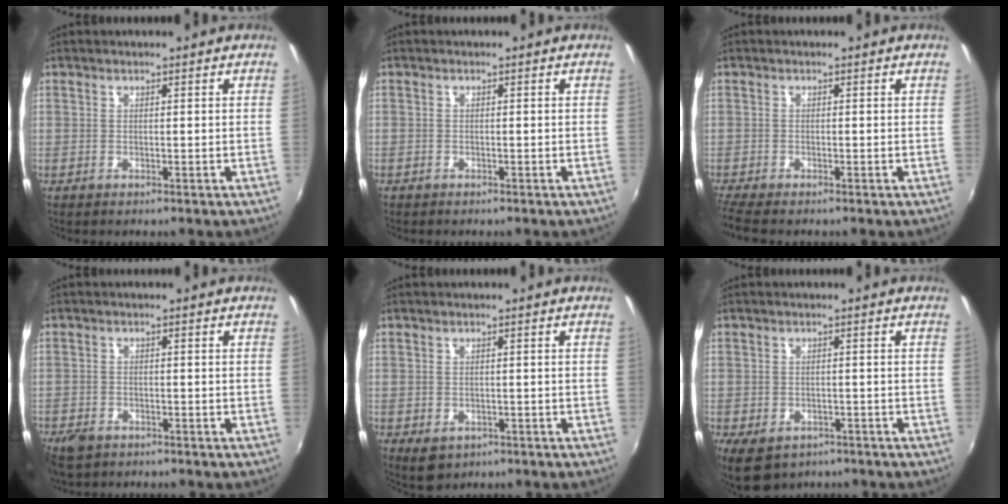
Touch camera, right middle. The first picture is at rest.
{"total": 1.0, "force": [-0.8, 0.6, -0.1], "torque": [-0.003, 0.002, -0.014]}
{"total": 3.7, "force": [-3.1, 0.4, 1.9], "torque": [-0.050, -0.021, -0.061]}
{"total": 4.6, "force": [-3.4, 2.4, 1.9], "torque": [-0.056, -0.011, -0.061]}
{"total": 3.7, "force": [-1.6, 2.7, 1.9], "torque": [-0.035, -0.010, -0.018]}
{"total": 7.0, "force": [-4.2, 4.3, 3.5], "torque": [-0.076, -0.027, -0.059]}